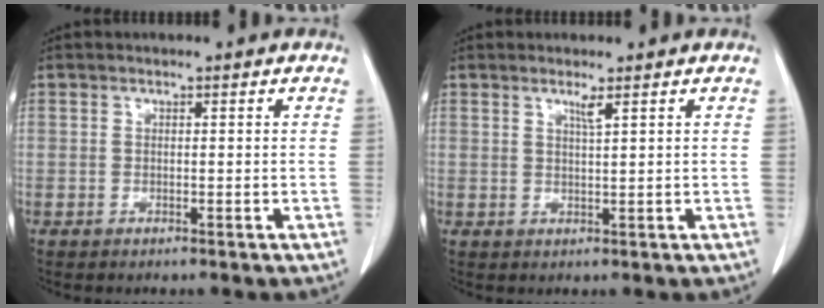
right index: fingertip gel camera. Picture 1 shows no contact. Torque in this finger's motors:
{"motor_torque": [0.04, 0.07, 0.05, 0.03]}